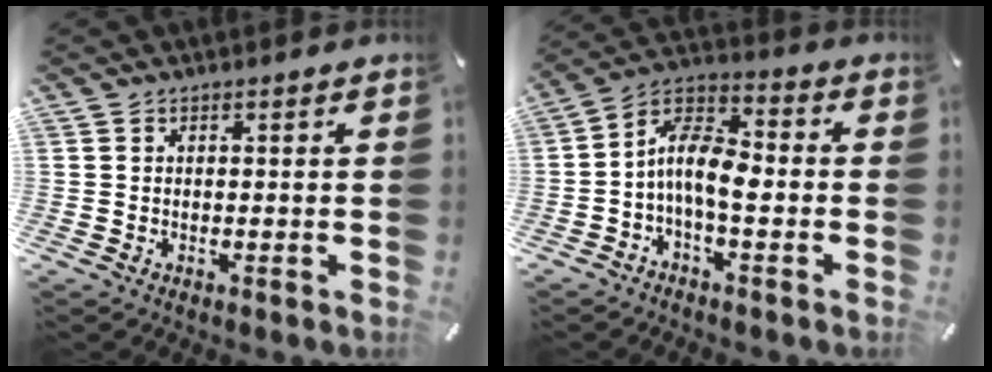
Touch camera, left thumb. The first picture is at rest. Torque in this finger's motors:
{"motor_torque": [-0.15, 1.02, 0.91, 0.71, 0.14]}